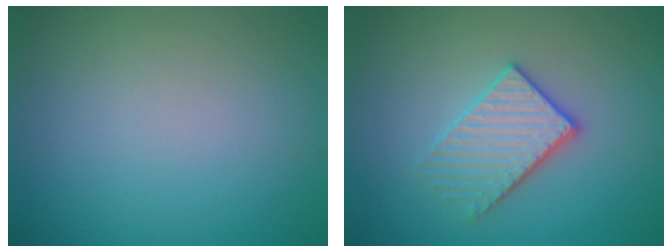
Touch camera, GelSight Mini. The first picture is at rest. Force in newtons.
{"total": 3.3, "press": 3.1, "slide": 1.1}